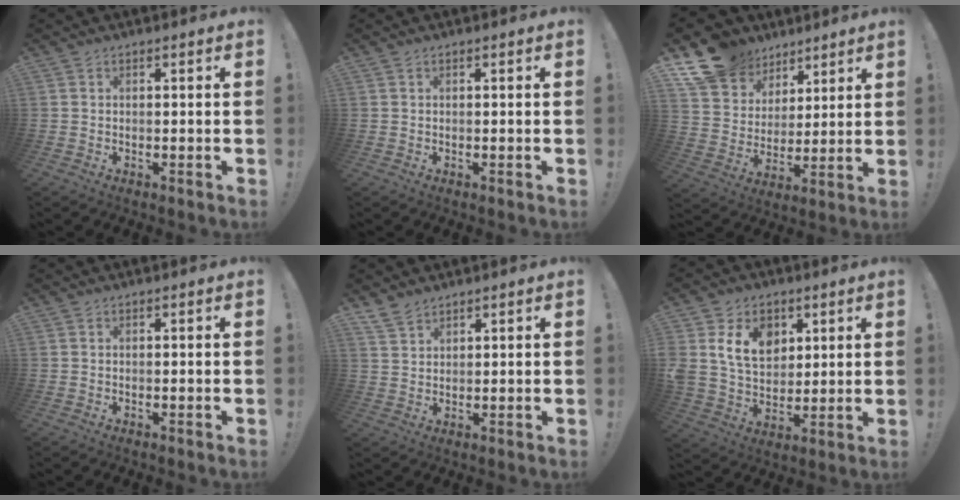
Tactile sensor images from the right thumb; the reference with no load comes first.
{"total": 0.0}
{"total": 16.1, "force": [10.5, 11.2, 4.6], "torque": [-0.089, -0.066, 0.211]}
{"total": 0.0}
{"total": 4.1, "force": [3.6, 1.7, 1.1], "torque": [-0.021, -0.023, 0.070]}
{"total": 14.1, "force": [6.0, 10.2, 7.7], "torque": [-0.137, -0.019, 0.118]}